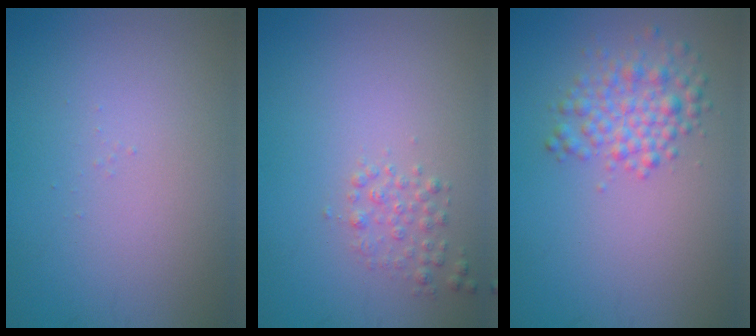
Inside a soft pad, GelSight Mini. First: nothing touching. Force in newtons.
{"total": 1.5, "press": 1.5, "slide": 0.0}
{"total": 3.5, "press": 3.5, "slide": 0.1}